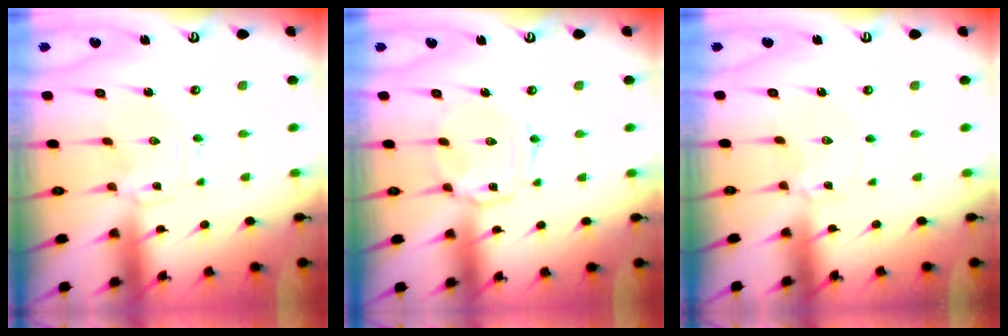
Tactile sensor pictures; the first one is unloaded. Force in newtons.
{"total": 2.9, "press": 2.8, "slide": 0.4}
{"total": 2.4, "press": 2.4, "slide": 0.3}